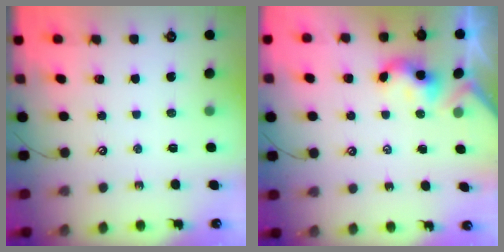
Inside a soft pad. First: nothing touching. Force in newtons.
{"total": 2.6, "press": 2.6, "slide": 0.3}